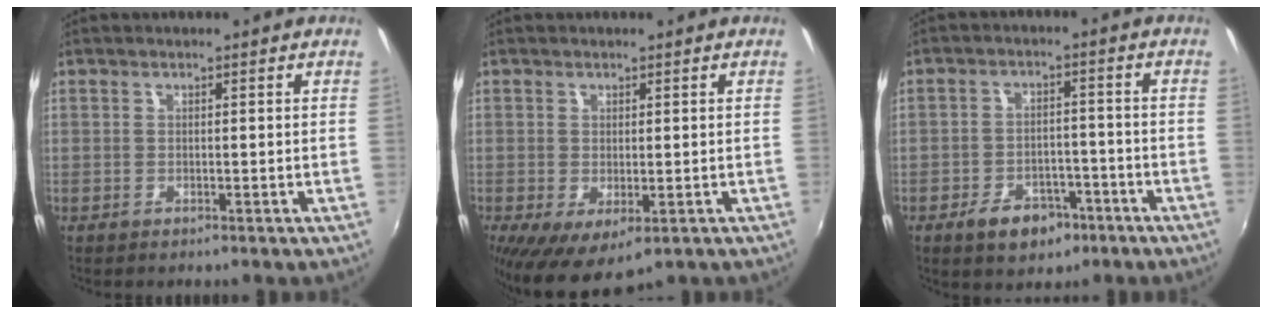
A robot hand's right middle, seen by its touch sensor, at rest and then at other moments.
{"total": 6.6, "force": [-1.6, 3.2, 5.5], "torque": [-0.097, -0.027, -0.017]}
{"total": 7.6, "force": [-4.7, 4.6, 3.9], "torque": [-0.088, 0.010, -0.060]}